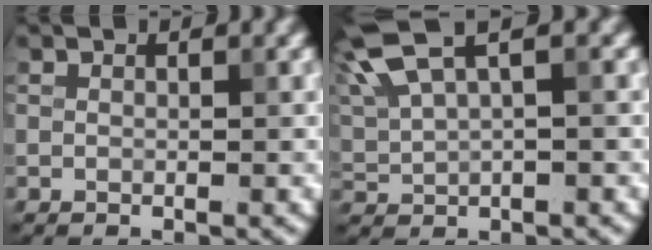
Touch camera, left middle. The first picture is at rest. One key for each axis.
{"total": 6.5, "fx": 3.8, "fy": 2.2, "fz": 4.8, "tx": -0.115, "ty": 0.020, "tz": 0.074}